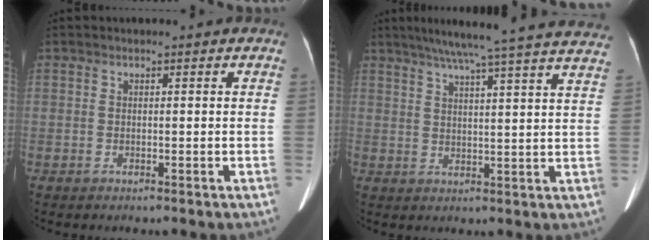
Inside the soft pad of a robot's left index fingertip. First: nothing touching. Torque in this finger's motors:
{"motor_torque": [0.83, -1.31, 0.25, 0.07]}